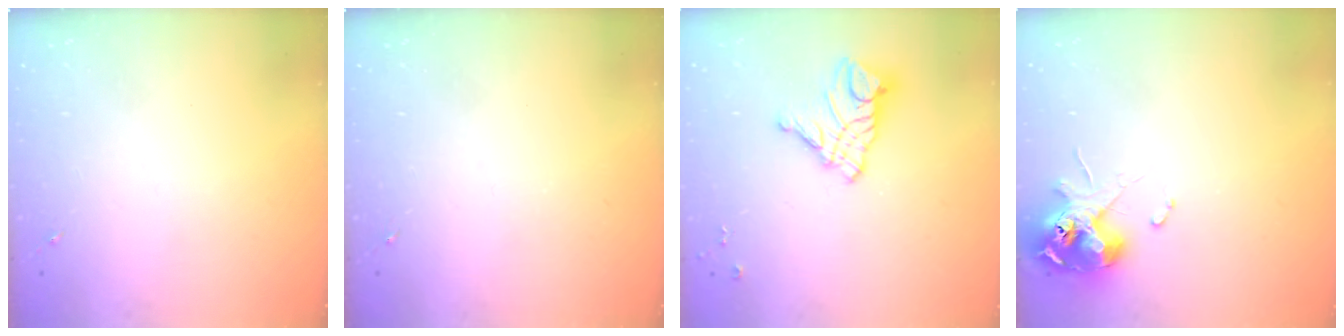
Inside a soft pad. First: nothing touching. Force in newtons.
{"total": 0.0}
{"total": 13.4, "press": 13.3, "slide": 1.2}
{"total": 11.6, "press": 11.5, "slide": 1.5}